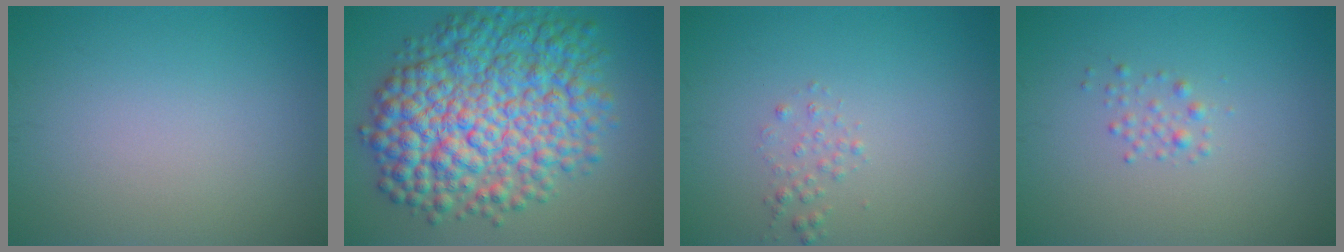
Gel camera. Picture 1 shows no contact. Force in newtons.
{"total": 12.0, "press": 12.0, "slide": 0.1}
{"total": 0.9, "press": 0.9, "slide": 0.1}
{"total": 1.1, "press": 1.1, "slide": 0.1}